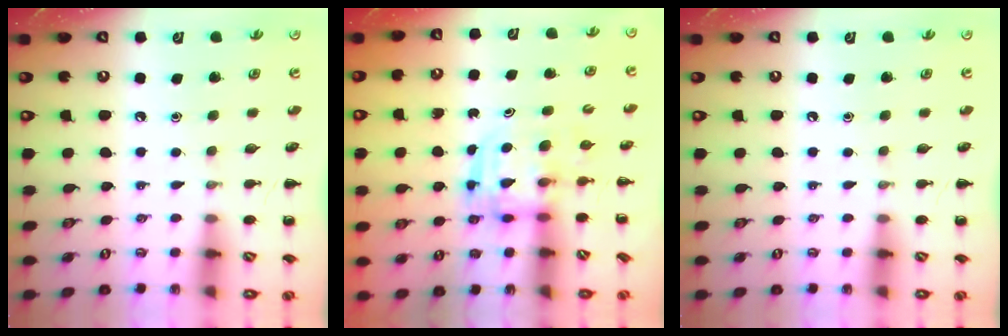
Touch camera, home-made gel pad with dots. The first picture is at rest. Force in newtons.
{"total": 3.0, "press": 3.0, "slide": 0.3}
{"total": 0.0}